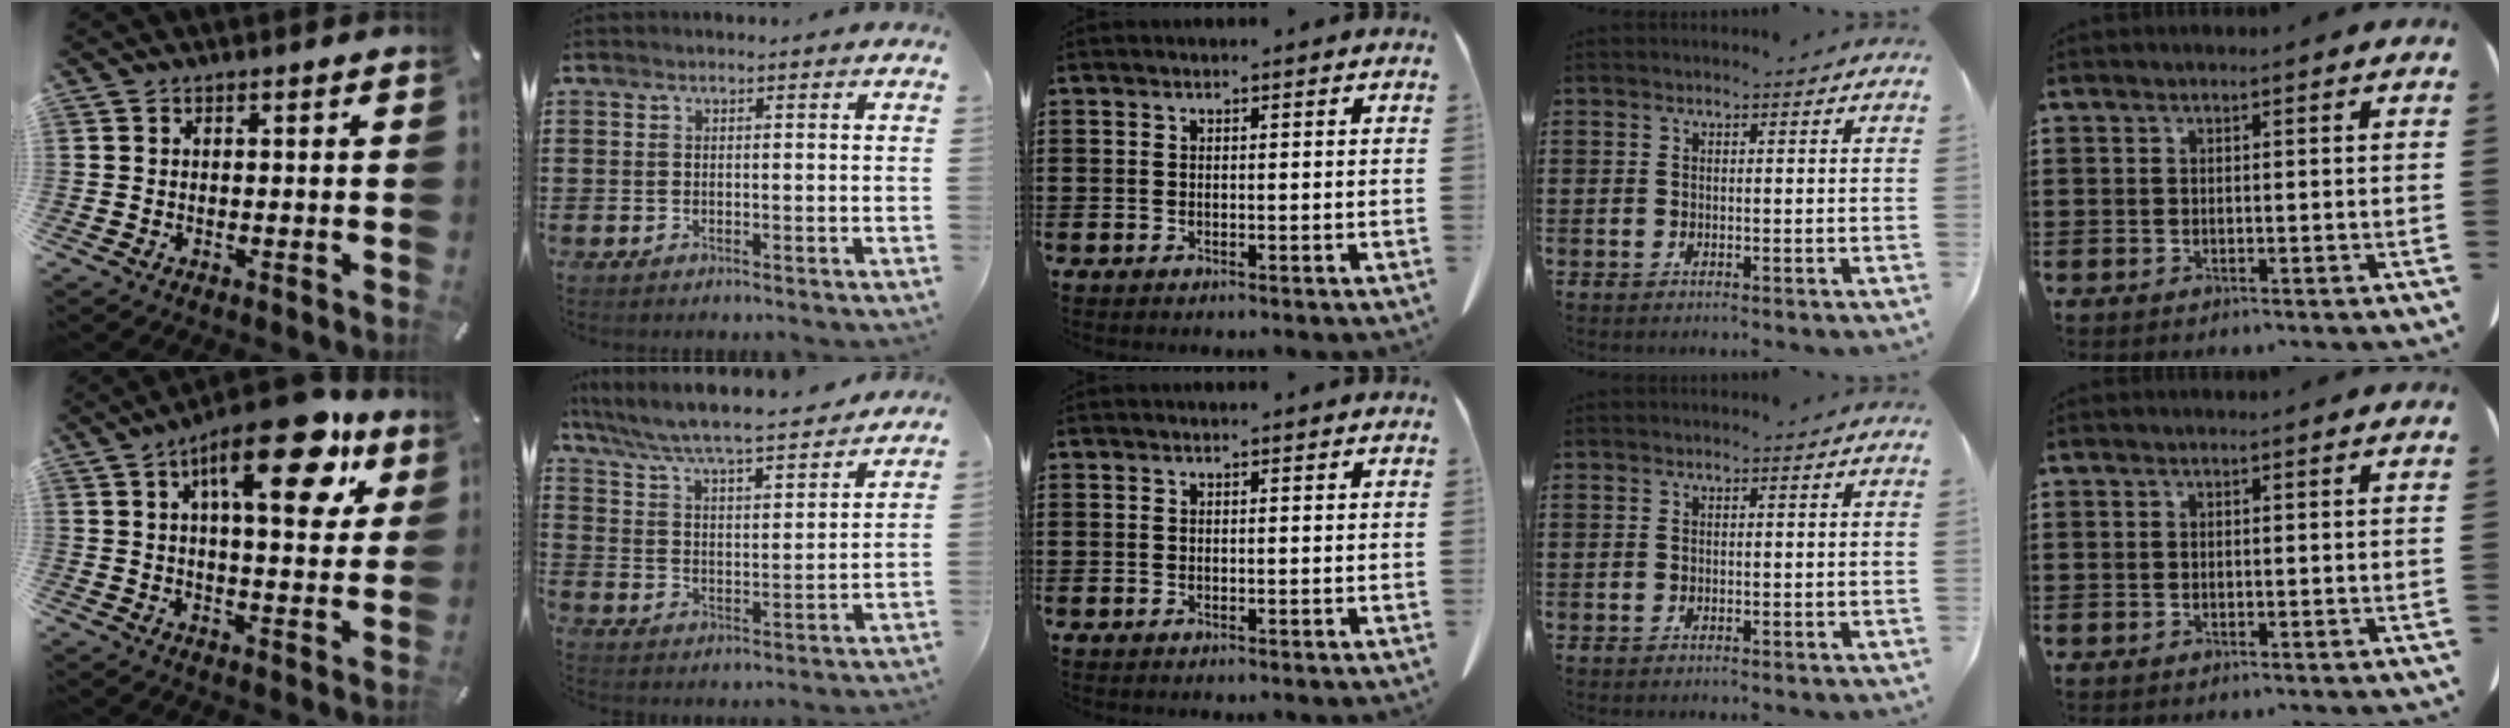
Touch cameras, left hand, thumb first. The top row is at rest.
{"thumb": {"total": 19.5, "force": [9.6, 7.2, 15.3], "torque": [-0.226, -0.037, 0.147]}, "index": {"total": 6.2, "force": [5.8, 0.0, 2.1], "torque": [-0.068, -0.044, 0.095]}}